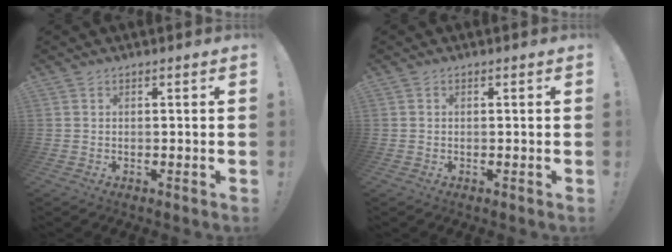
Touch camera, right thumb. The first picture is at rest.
{"total": 0.0}